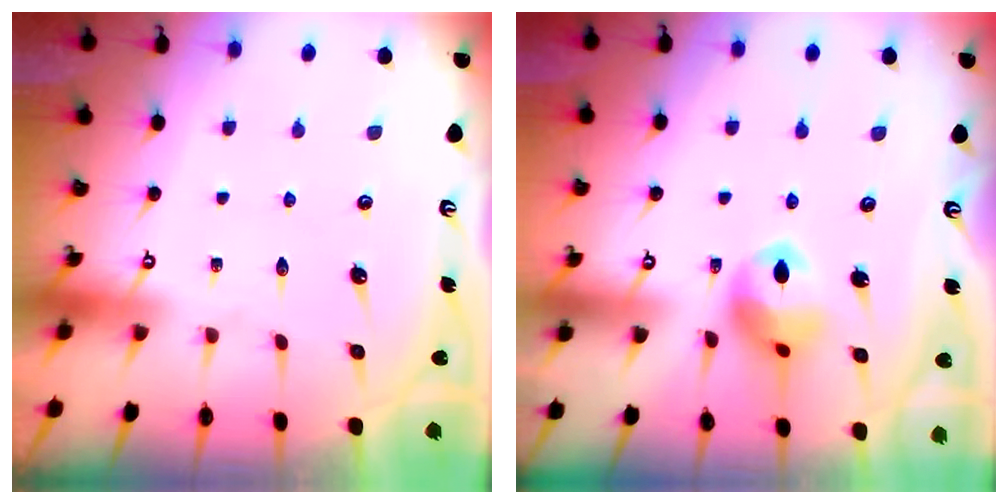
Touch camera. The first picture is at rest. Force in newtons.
{"total": 11.0, "press": 10.9, "slide": 1.4}